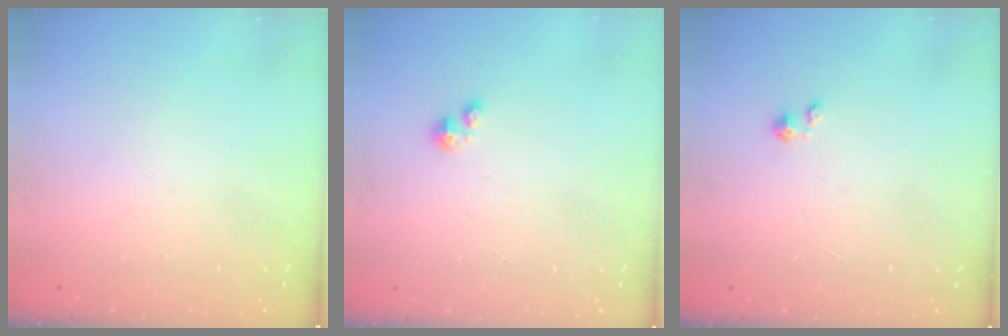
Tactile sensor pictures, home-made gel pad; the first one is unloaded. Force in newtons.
{"total": 0.9, "press": 0.9, "slide": 0.3}
{"total": 0.0}